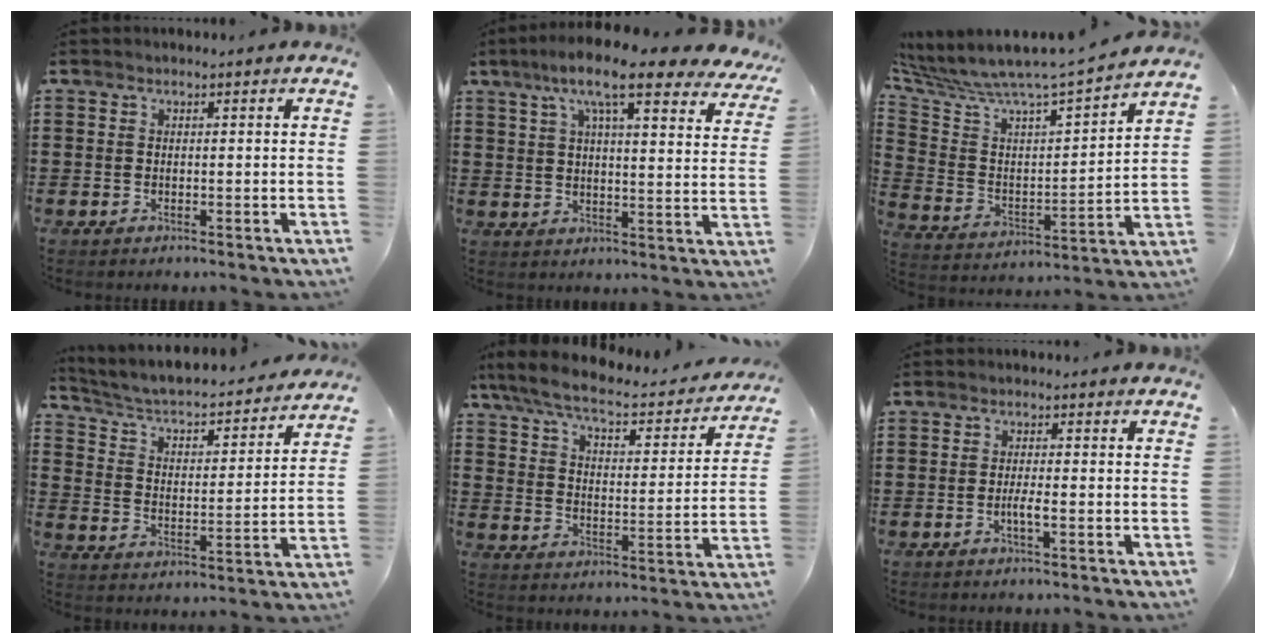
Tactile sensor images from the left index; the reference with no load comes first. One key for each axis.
{"total": 11.3, "fx": 8.3, "fy": 1.9, "fz": 7.4, "tx": -0.154, "ty": -0.018, "tz": 0.139}
{"total": 6.4, "fx": 6.1, "fy": -0.2, "fz": 1.7, "tx": -0.067, "ty": -0.067, "tz": 0.093}
{"total": 4.0, "fx": 3.5, "fy": 0.6, "fz": 1.7, "tx": -0.052, "ty": -0.034, "tz": 0.049}
{"total": 6.5, "fx": 5.5, "fy": 1.0, "fz": 3.2, "tx": -0.087, "ty": -0.036, "tz": 0.092}
{"total": 2.1, "fx": -0.7, "fy": 0.2, "fz": 1.9, "tx": -0.034, "ty": 0.000, "tz": -0.013}